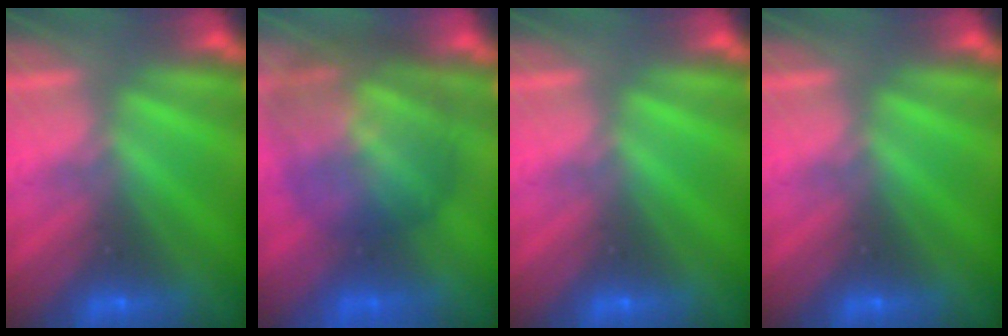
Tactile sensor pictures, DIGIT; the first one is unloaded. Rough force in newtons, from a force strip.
{"total": 7.4}
{"total": 0.0}
{"total": 0.0}